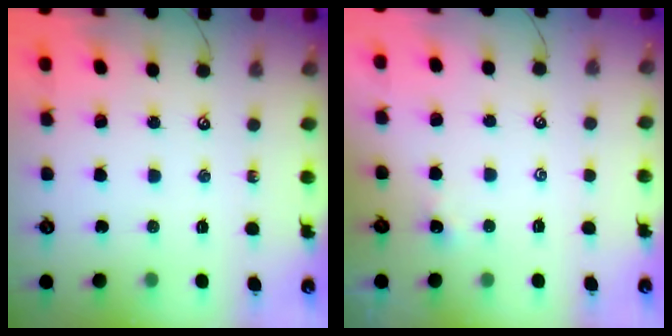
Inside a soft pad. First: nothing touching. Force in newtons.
{"total": 3.9, "press": 3.9, "slide": 0.1}